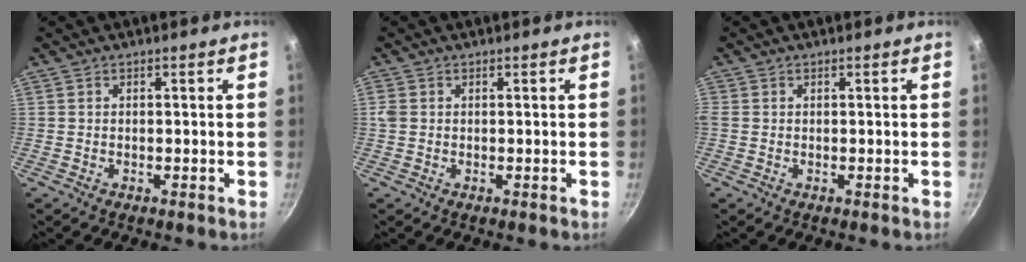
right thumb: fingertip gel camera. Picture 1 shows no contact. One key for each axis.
{"total": 1.6, "fx": 0.1, "fy": 1.3, "fz": 1.0, "tx": -0.025, "ty": 0.002, "tz": 0.002}
{"total": 1.3, "fx": 0.1, "fy": 1.1, "fz": 0.7, "tx": -0.024, "ty": 0.005, "tz": 0.005}